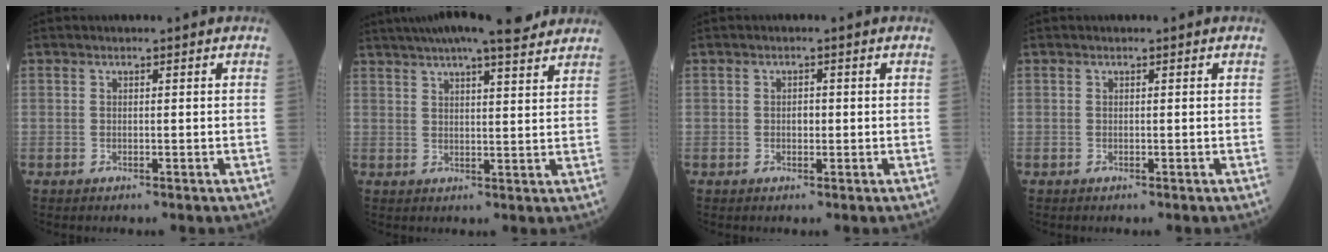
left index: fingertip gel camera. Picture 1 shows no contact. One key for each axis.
{"total": 15.5, "fx": 13.1, "fy": 1.9, "fz": 8.0, "tx": -0.133, "ty": 0.030, "tz": 0.179}
{"total": 1.2, "fx": -0.1, "fy": 0.8, "fz": 1.0, "tx": -0.016, "ty": 0.002, "tz": -0.001}
{"total": 0.0}